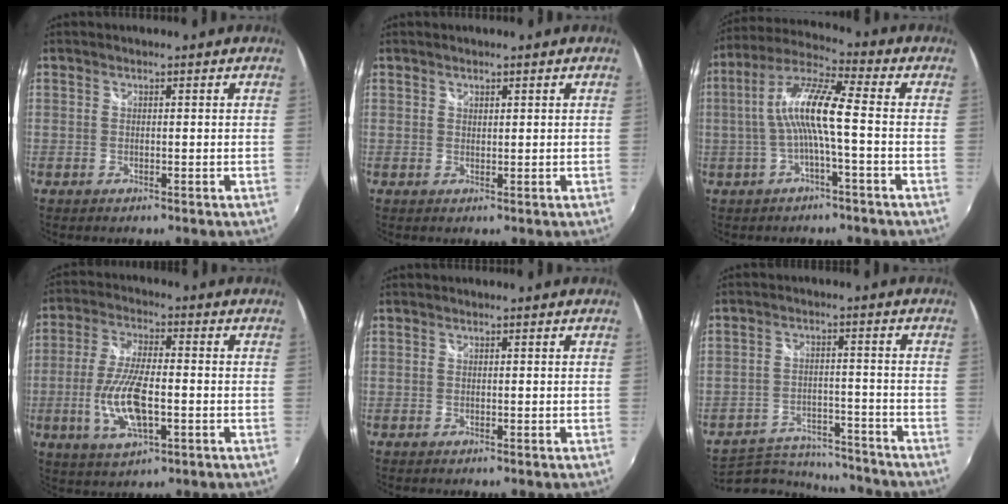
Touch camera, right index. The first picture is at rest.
{"total": 0.7, "force": [0.5, 0.4, 0.1], "torque": [-0.001, 0.000, 0.009]}
{"total": 10.4, "force": [-1.2, 0.9, 10.3], "torque": [-0.209, 0.017, -0.021]}
{"total": 11.7, "force": [-2.7, 4.1, 10.6], "torque": [-0.217, -0.007, -0.051]}
{"total": 0.0}
{"total": 13.0, "force": [-11.9, 4.6, 2.7], "torque": [-0.073, 0.019, -0.166]}